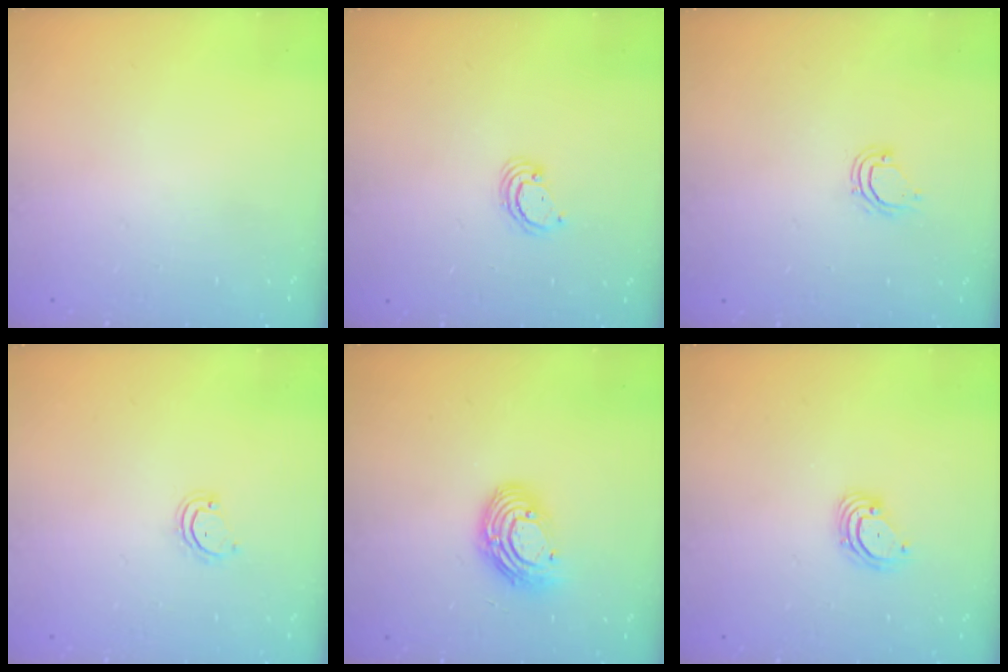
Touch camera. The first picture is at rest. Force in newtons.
{"total": 2.7, "press": 2.7, "slide": 0.2}
{"total": 4.6, "press": 4.5, "slide": 0.3}
{"total": 2.9, "press": 2.9, "slide": 0.3}
{"total": 11.2, "press": 11.2, "slide": 1.0}
{"total": 3.4, "press": 3.4, "slide": 0.2}